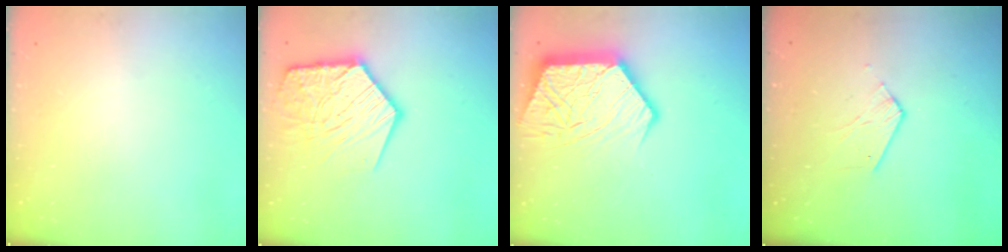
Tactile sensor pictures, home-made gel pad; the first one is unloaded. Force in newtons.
{"total": 16.6, "press": 16.5, "slide": 1.6}
{"total": 19.9, "press": 19.8, "slide": 1.7}
{"total": 4.0, "press": 4.0, "slide": 0.4}